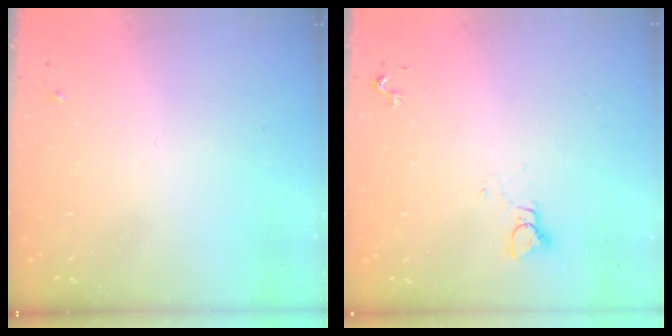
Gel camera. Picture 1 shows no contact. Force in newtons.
{"total": 2.8, "press": 2.8, "slide": 0.1}